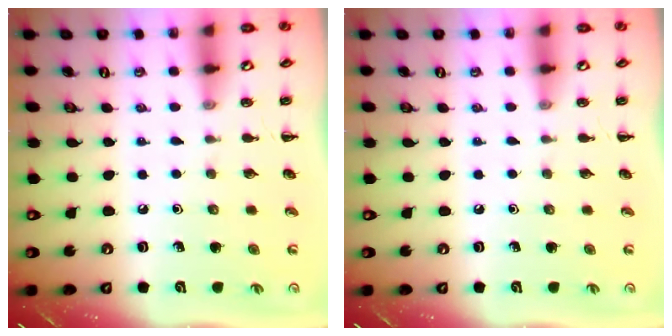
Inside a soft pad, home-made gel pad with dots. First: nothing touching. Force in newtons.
{"total": 0.0}